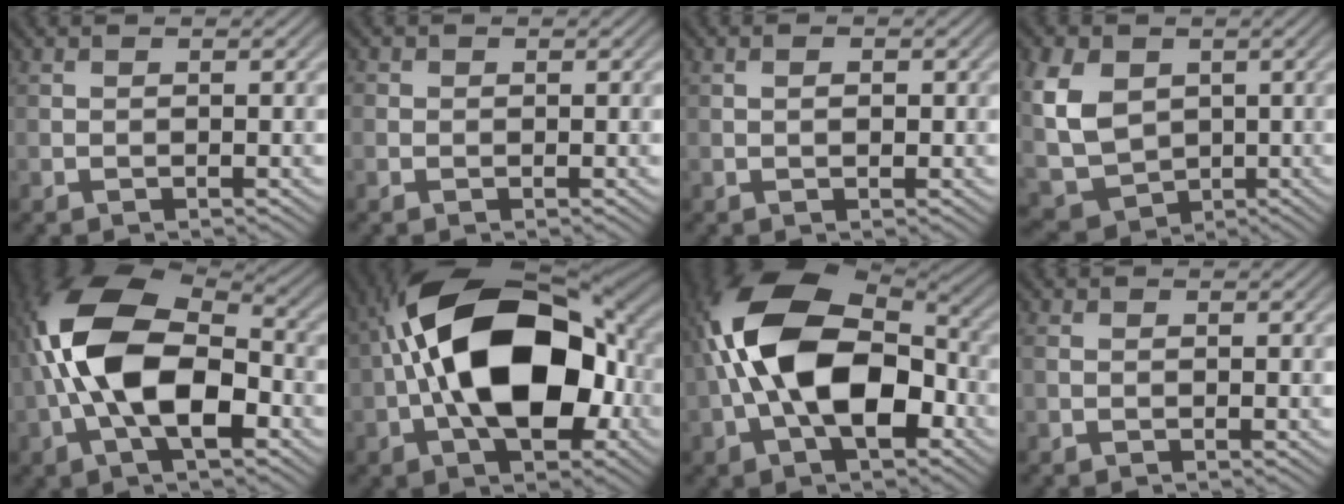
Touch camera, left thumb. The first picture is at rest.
{"total": 0.7, "force": [0.0, 0.7, 0.1], "torque": [0.001, -0.004, -0.003]}
{"total": 1.1, "force": [0.1, 0.6, 1.0], "torque": [-0.008, -0.005, 0.004]}
{"total": 9.3, "force": [1.4, 7.2, 5.7], "torque": [-0.160, -0.002, 0.025]}
{"total": 15.2, "force": [-2.3, 8.1, 12.6], "torque": [-0.253, 0.011, -0.066]}
{"total": 17.3, "force": [-1.0, 9.7, 14.3], "torque": [-0.244, 0.030, -0.034]}
{"total": 16.4, "force": [-1.9, 9.5, 13.3], "torque": [-0.247, 0.024, -0.056]}
{"total": 0.7, "force": [-0.3, 0.4, 0.5], "torque": [-0.017, 0.000, -0.009]}